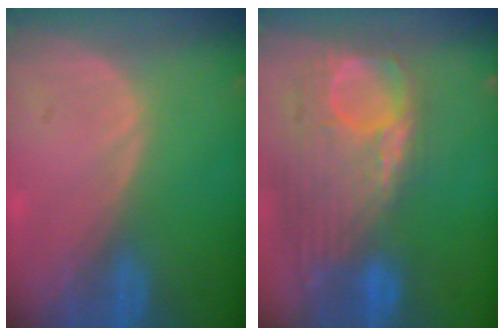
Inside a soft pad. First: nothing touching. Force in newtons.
{"total": 12.7, "press": 10.7, "slide": 6.9}